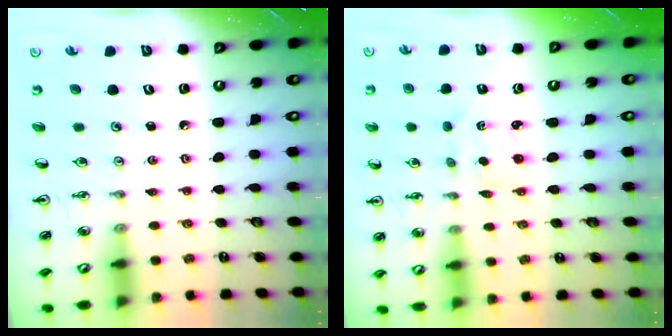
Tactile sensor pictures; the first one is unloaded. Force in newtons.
{"total": 1.5, "press": 1.3, "slide": 0.7}